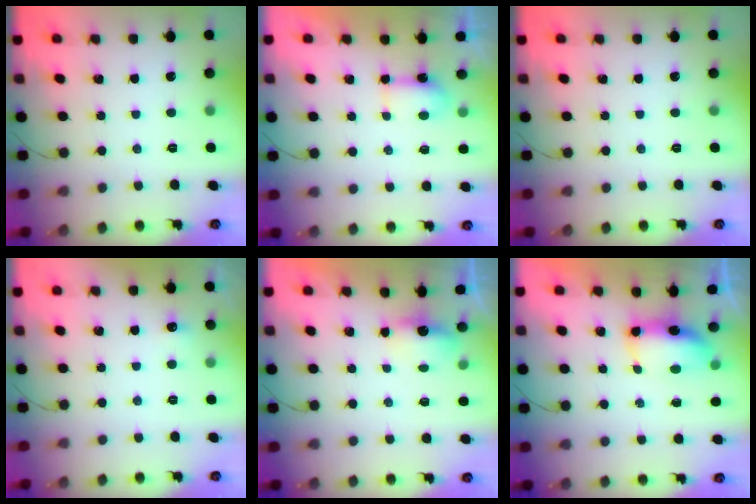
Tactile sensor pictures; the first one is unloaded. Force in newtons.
{"total": 4.7, "press": 4.6, "slide": 0.9}
{"total": 0.0}
{"total": 3.7, "press": 3.6, "slide": 1.1}
{"total": 6.4, "press": 4.0, "slide": 5.0}
{"total": 14.5, "press": 9.4, "slide": 11.1}